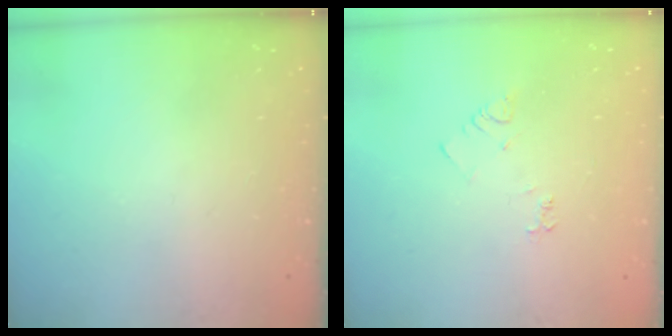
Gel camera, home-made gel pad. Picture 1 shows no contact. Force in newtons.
{"total": 4.0, "press": 3.9, "slide": 0.6}